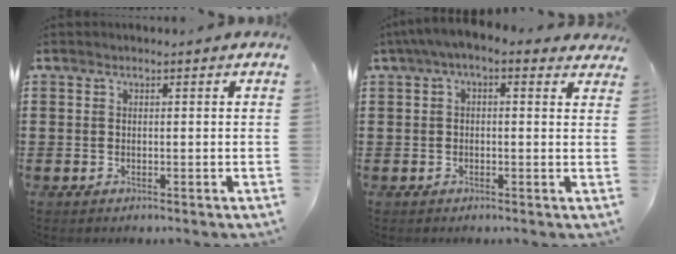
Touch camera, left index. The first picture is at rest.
{"total": 2.1, "force": [0.3, 0.9, 1.9], "torque": [-0.038, 0.002, 0.000]}